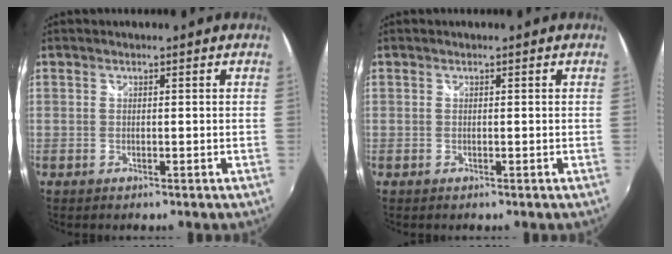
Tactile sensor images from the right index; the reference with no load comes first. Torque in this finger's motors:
{"motor_torque": [-0.03, 0.02, 0.00, 0.00]}